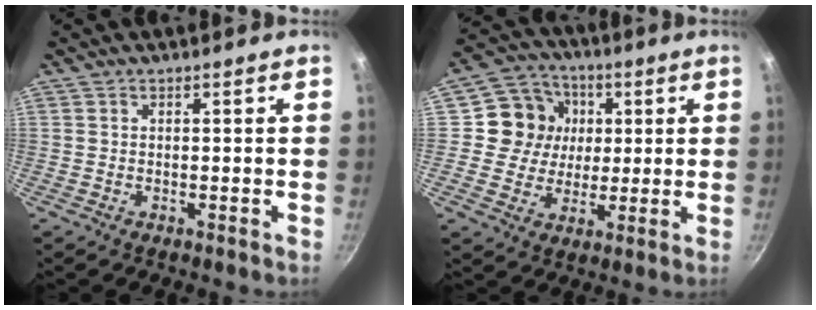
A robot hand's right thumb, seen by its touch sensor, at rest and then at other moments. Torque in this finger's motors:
{"motor_torque": [-0.26, 0.56, -0.25, 0.08, 0.04]}